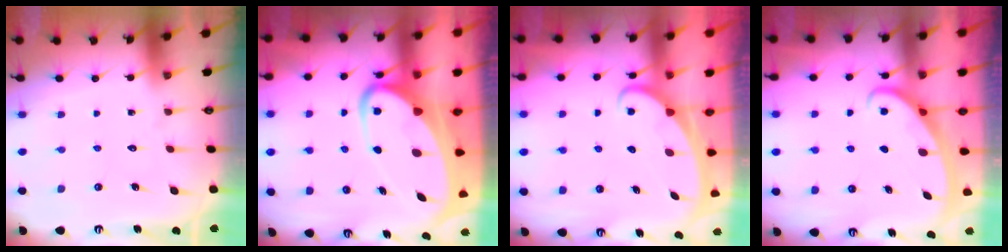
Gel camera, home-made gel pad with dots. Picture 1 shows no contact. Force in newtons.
{"total": 9.2, "press": 9.2, "slide": 1.0}
{"total": 2.4, "press": 2.3, "slide": 0.3}
{"total": 2.8, "press": 2.8, "slide": 0.4}